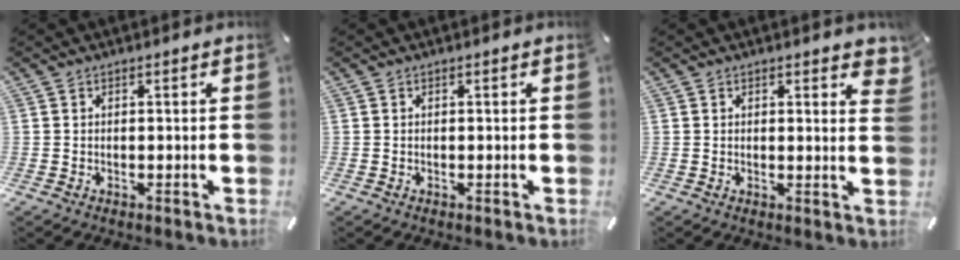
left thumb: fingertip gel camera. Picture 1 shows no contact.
{"total": 0.0}
{"total": 2.3, "force": [1.5, 1.0, 1.5], "torque": [-0.009, -0.006, 0.022]}